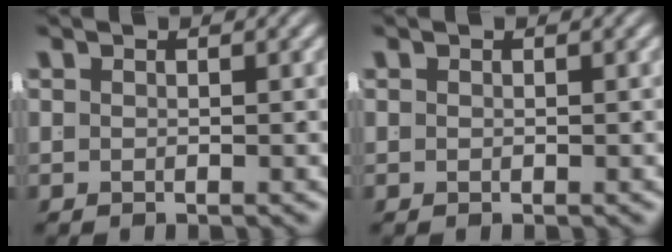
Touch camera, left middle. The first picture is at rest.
{"total": 0.0}